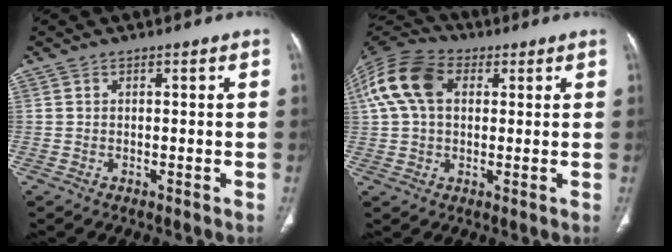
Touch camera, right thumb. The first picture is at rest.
{"total": 13.6, "force": [3.5, 9.1, 9.6], "torque": [-0.192, 0.029, 0.058]}